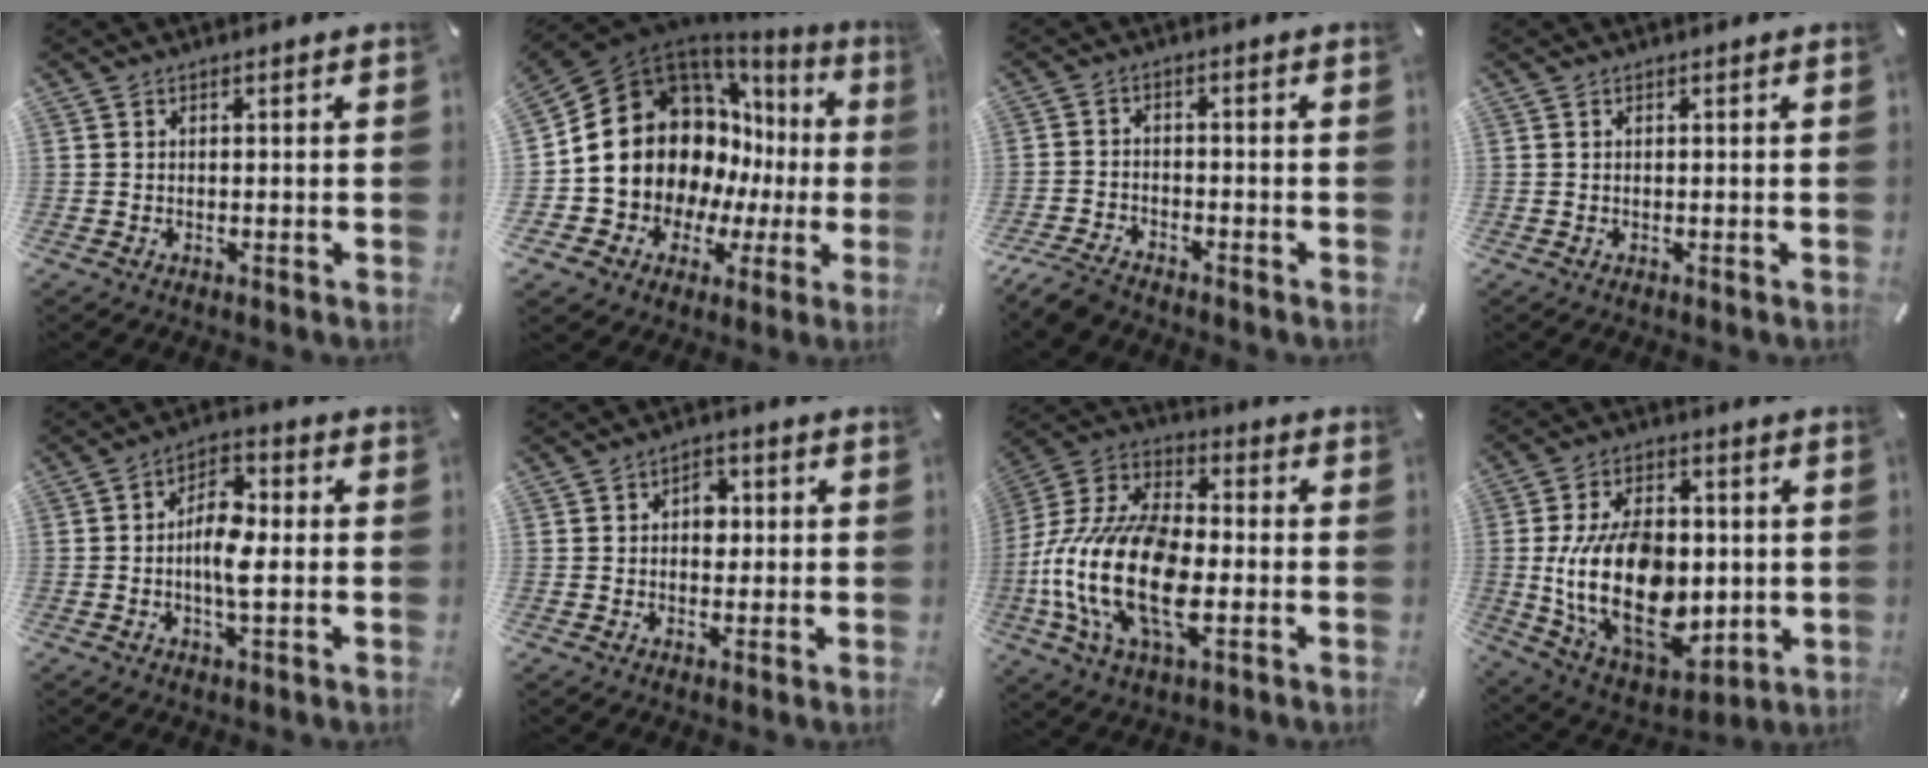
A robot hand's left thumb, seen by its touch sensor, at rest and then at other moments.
{"total": 19.8, "force": [3.0, 16.6, 10.2], "torque": [-0.182, -0.045, 0.083]}
{"total": 5.2, "force": [-4.6, 1.6, 1.9], "torque": [-0.053, 0.013, -0.092]}
{"total": 0.0}
{"total": 8.3, "force": [-1.3, 3.7, 7.4], "torque": [-0.132, 0.007, -0.024]}
{"total": 4.3, "force": [0.2, 3.1, 2.9], "torque": [-0.026, -0.001, -0.007]}
{"total": 19.9, "force": [-5.5, 11.0, 15.6], "torque": [-0.354, 0.002, -0.099]}
{"total": 23.4, "force": [-1.6, 15.0, 17.8], "torque": [-0.345, -0.014, -0.016]}